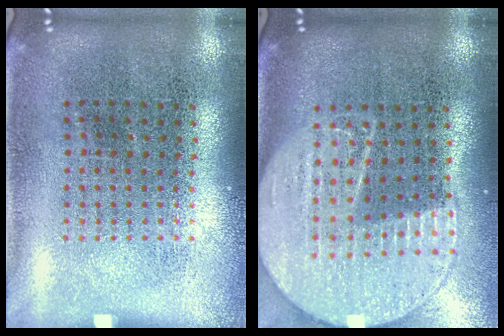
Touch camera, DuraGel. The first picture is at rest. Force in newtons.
{"total": 2.1, "press": 1.8, "slide": 1.1}